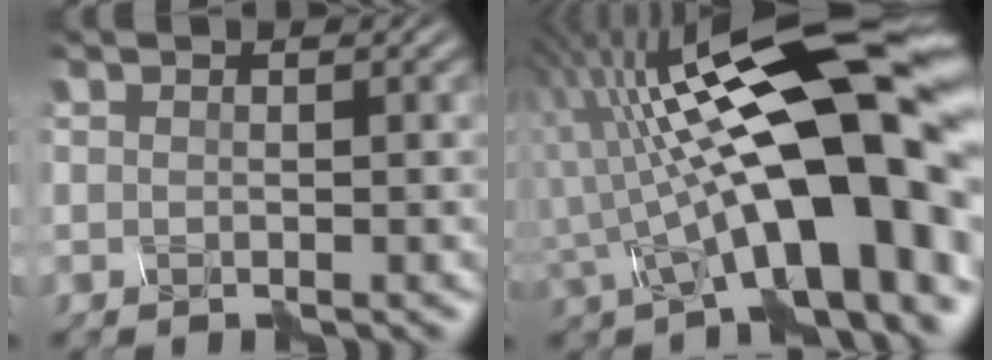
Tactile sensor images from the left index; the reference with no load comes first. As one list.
[{"total": 16.1, "force": [-1.2, 4.3, 15.4], "torque": [-0.225, 0.038, -0.010]}]